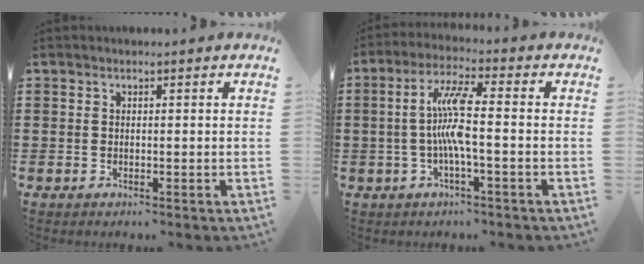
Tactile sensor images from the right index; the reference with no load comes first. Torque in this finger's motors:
{"motor_torque": [1.50, -0.46, 0.92, 0.20]}